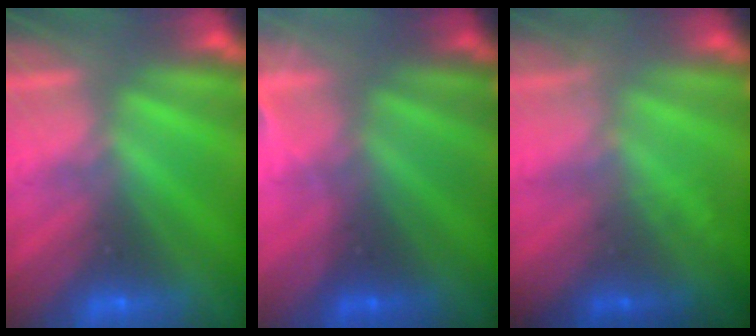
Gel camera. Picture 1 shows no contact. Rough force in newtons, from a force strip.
{"total": 2.9}
{"total": 1.9}